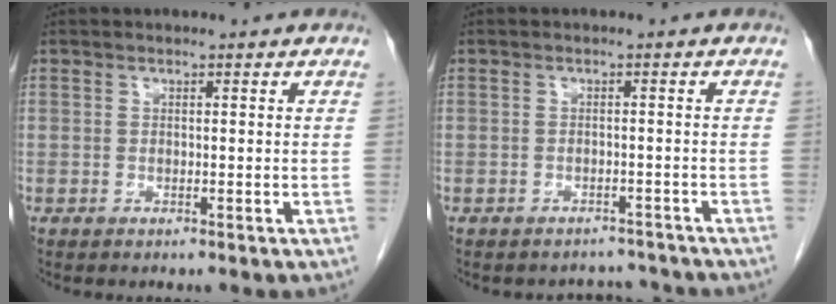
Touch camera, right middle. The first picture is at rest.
{"total": 3.6, "force": [-3.3, 1.1, -0.7], "torque": [0.013, 0.008, -0.043]}